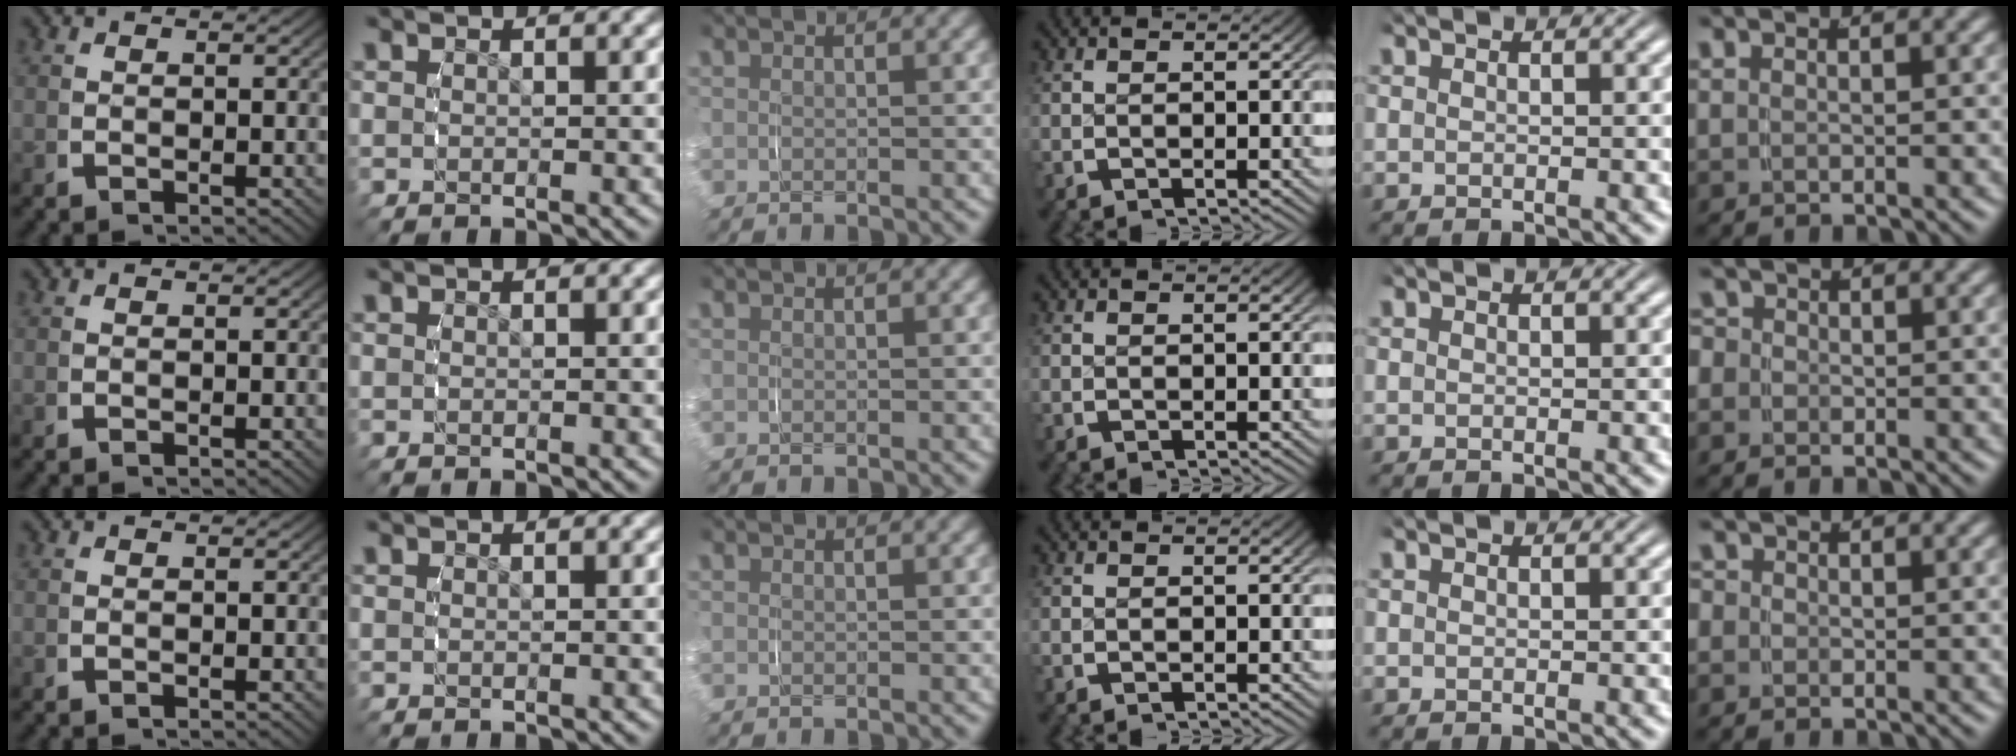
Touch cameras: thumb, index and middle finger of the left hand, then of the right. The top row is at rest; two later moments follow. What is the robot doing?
{"motion": "grasp_and_lifting", "object": "paper towel"}